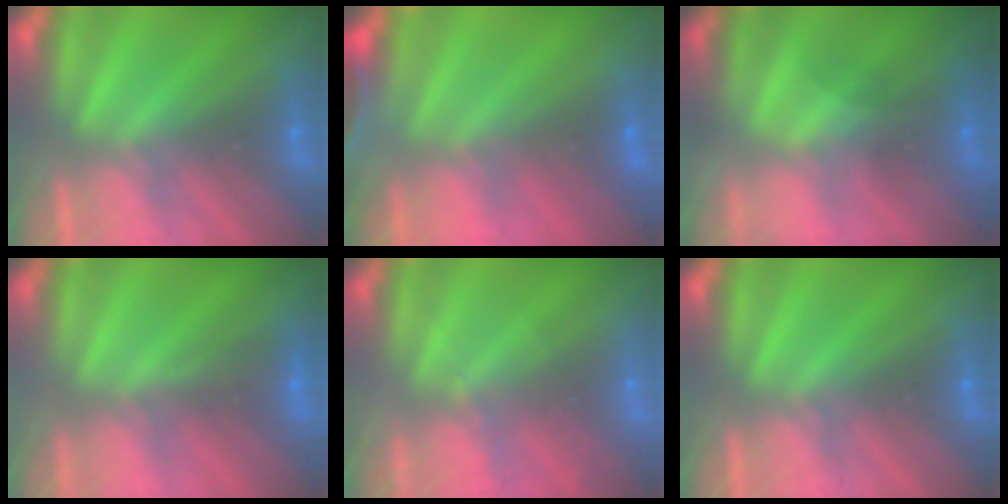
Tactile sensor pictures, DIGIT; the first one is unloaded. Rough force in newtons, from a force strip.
{"total": 6.9}
{"total": 1.6}
{"total": 2.8}
{"total": 2.0}
{"total": 0.0}